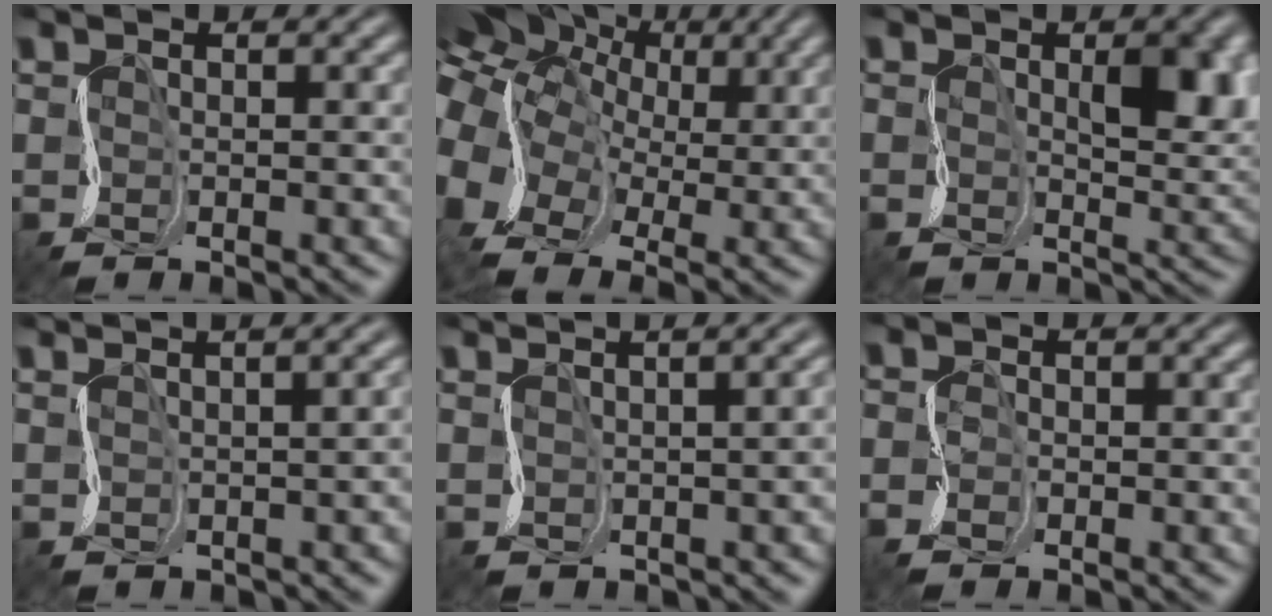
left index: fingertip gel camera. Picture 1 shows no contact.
{"total": 14.4, "force": [2.9, 11.9, 7.7], "torque": [-0.179, 0.021, 0.054]}
{"total": 5.0, "force": [1.2, 2.5, 4.1], "torque": [-0.072, 0.006, 0.018]}
{"total": 5.0, "force": [1.2, 2.7, 4.0], "torque": [0.005, 0.039, -0.010]}
{"total": 6.7, "force": [1.6, 3.6, 5.5], "torque": [-0.007, 0.045, -0.013]}
{"total": 2.0, "force": [-1.5, 1.0, 0.8], "torque": [-0.022, -0.003, -0.023]}